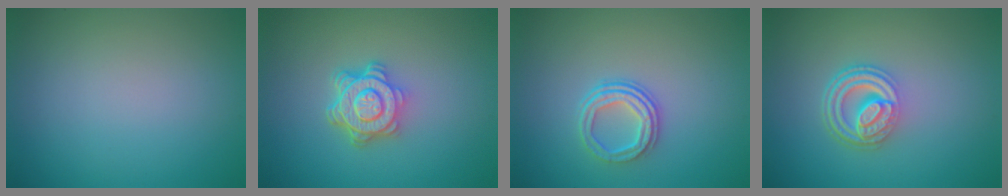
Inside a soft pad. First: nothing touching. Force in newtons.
{"total": 4.8, "press": 3.7, "slide": 3.1}
{"total": 3.1, "press": 2.4, "slide": 1.9}
{"total": 4.6, "press": 3.4, "slide": 3.1}